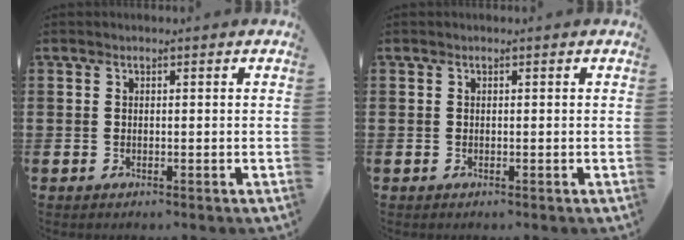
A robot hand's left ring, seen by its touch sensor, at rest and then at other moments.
{"total": 0.0}